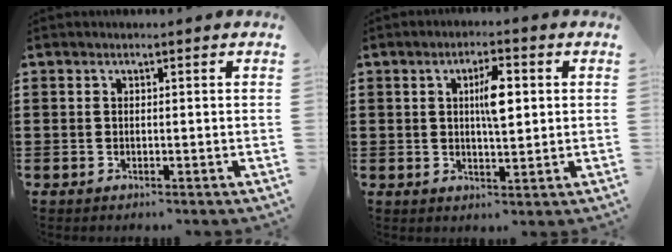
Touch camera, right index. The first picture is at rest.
{"total": 5.6, "force": [1.0, 1.8, 5.2], "torque": [-0.087, 0.004, 0.010]}